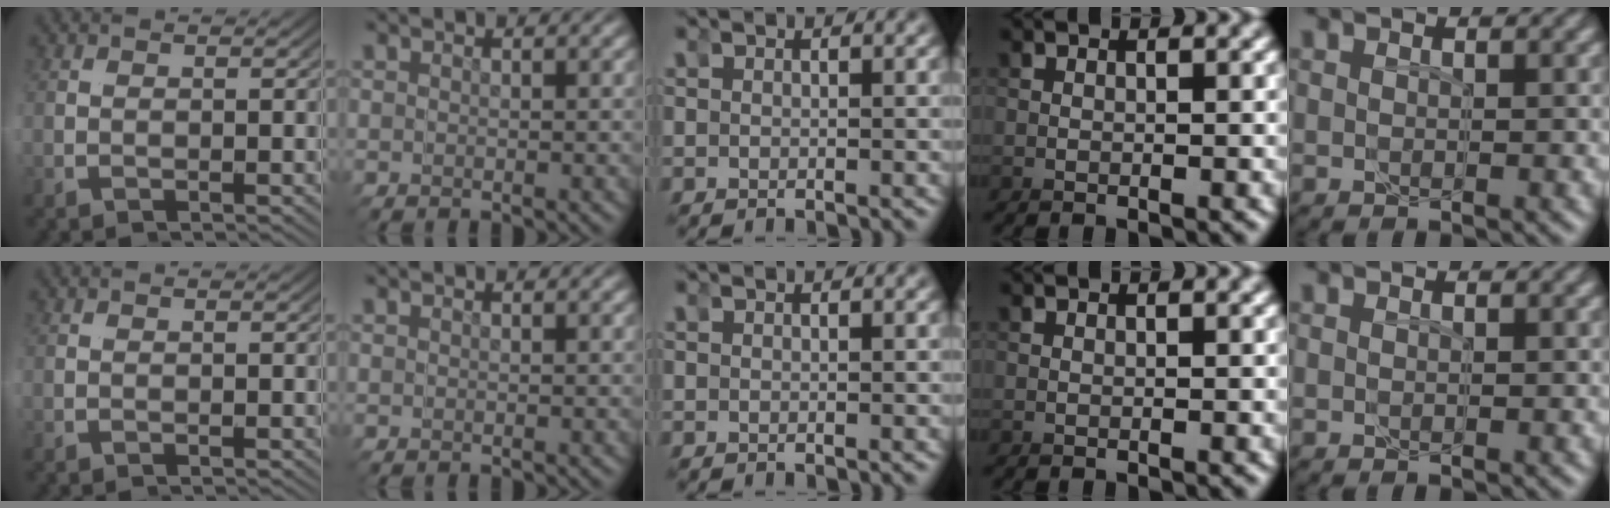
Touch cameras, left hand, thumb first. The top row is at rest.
{}